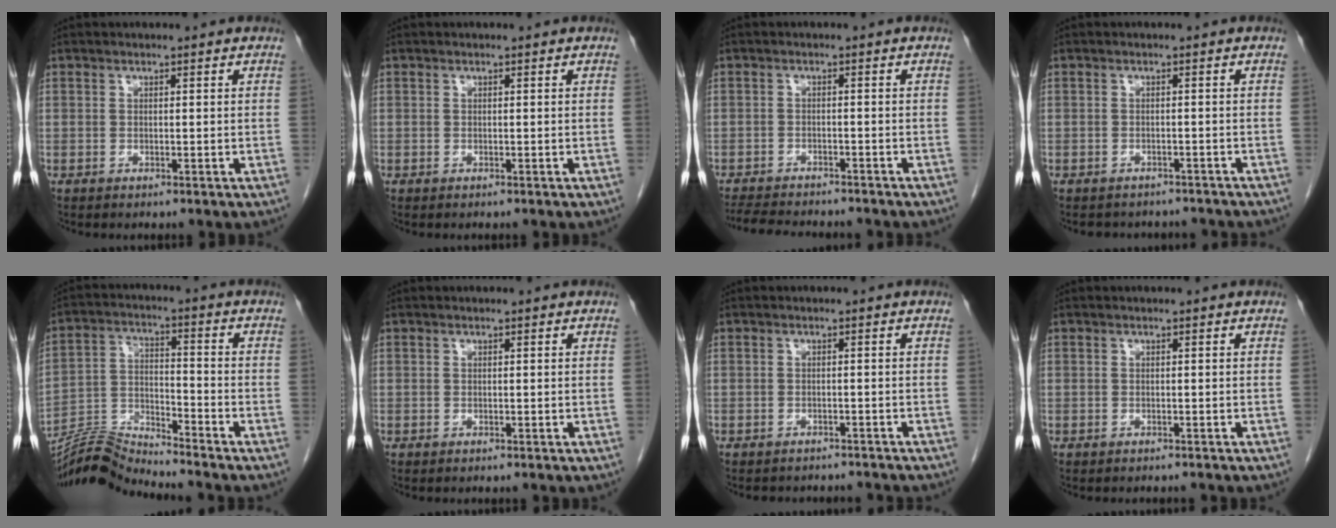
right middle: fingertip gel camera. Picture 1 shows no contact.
{"total": 0.6, "force": [-0.5, 0.1, 0.2], "torque": [-0.002, 0.000, -0.007]}
{"total": 11.3, "force": [-10.2, 1.9, 4.4], "torque": [-0.072, -0.011, -0.142]}
{"total": 8.0, "force": [-7.3, 2.8, 1.7], "torque": [-0.023, 0.008, -0.078]}
{"total": 9.4, "force": [-9.2, -1.6, 0.4], "torque": [-0.014, 0.016, -0.172]}
{"total": 0.0}
{"total": 6.3, "force": [-6.0, 1.3, 1.0], "torque": [-0.008, 0.003, -0.075]}
{"total": 1.9, "force": [-1.8, 0.3, 0.4], "torque": [-0.007, -0.003, -0.022]}